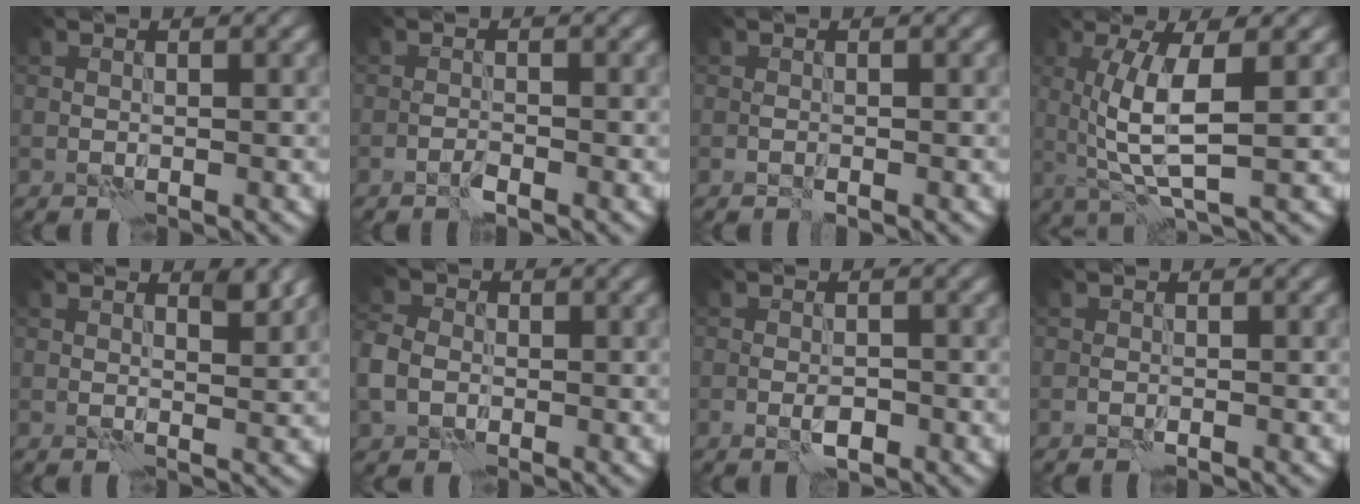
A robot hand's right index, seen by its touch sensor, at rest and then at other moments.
{"total": 0.6, "force": [-0.5, -0.1, 0.3], "torque": [-0.005, 0.003, -0.011]}
{"total": 0.0}
{"total": 5.8, "force": [0.9, 1.3, 5.6], "torque": [-0.104, 0.003, 0.020]}
{"total": 1.6, "force": [1.2, 0.3, 0.9], "torque": [-0.012, -0.001, 0.023]}
{"total": 4.7, "force": [-1.1, 3.7, 2.6], "torque": [-0.071, -0.002, -0.028]}
{"total": 1.5, "force": [-0.5, 0.7, 1.3], "torque": [-0.022, 0.000, -0.009]}
{"total": 0.0}